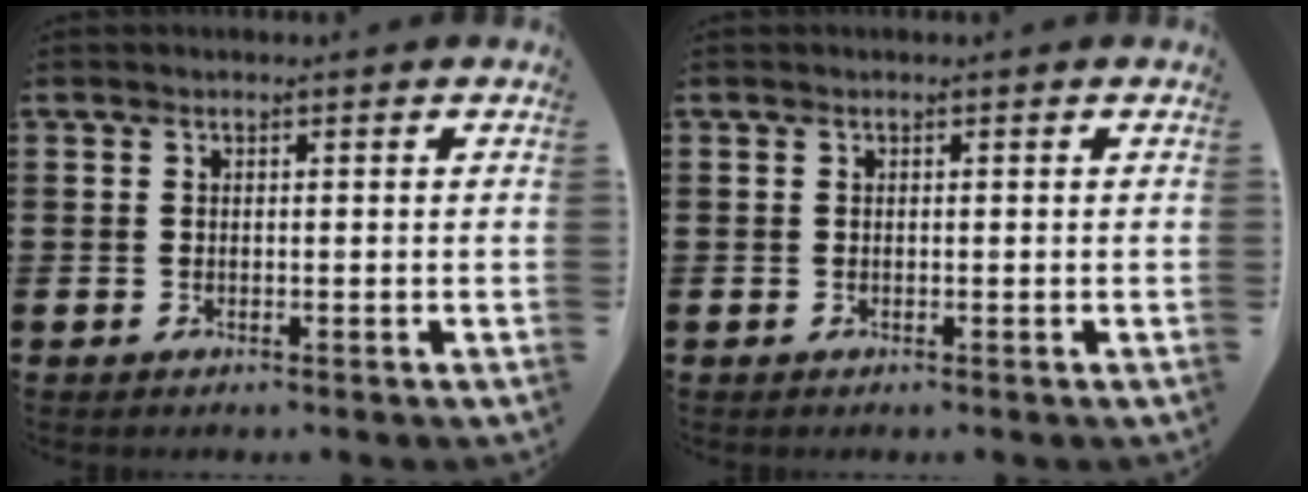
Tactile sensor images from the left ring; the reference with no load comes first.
{"total": 0.0}